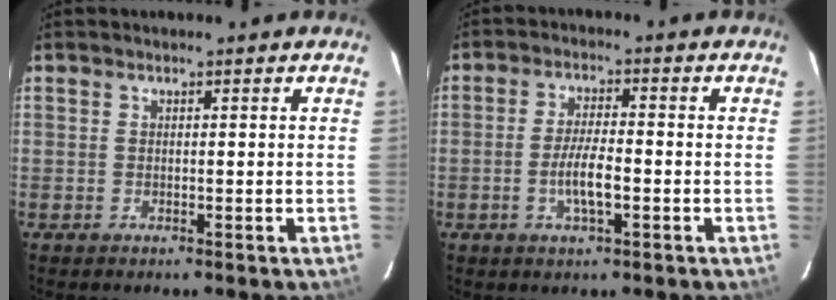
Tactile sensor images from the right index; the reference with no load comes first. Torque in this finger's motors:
{"motor_torque": [0.57, -0.49, 0.30, 0.10]}